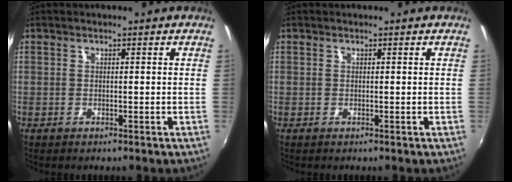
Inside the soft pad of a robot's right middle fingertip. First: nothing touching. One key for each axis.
{"total": 0.0}